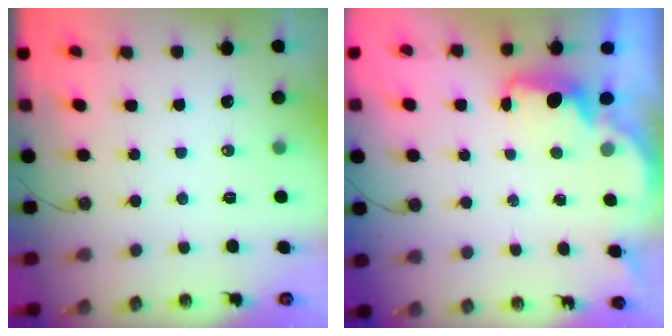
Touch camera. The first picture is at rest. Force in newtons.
{"total": 1.8, "press": 1.7, "slide": 0.7}